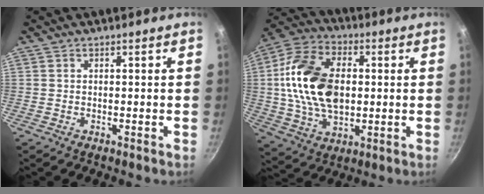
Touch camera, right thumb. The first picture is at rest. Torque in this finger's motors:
{"motor_torque": [2.33, 2.68, 2.10, 0.02, 0.43]}